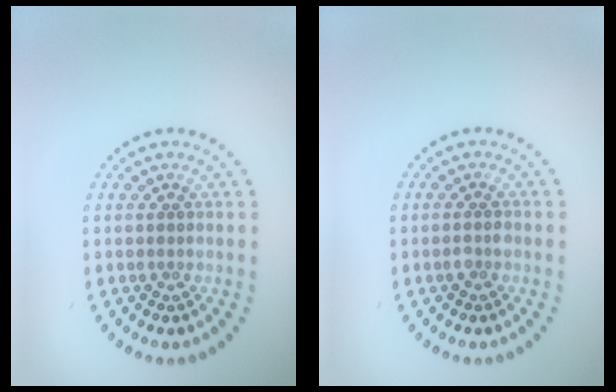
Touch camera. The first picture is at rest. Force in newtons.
{"total": 1.0, "press": 0.9, "slide": 0.4}